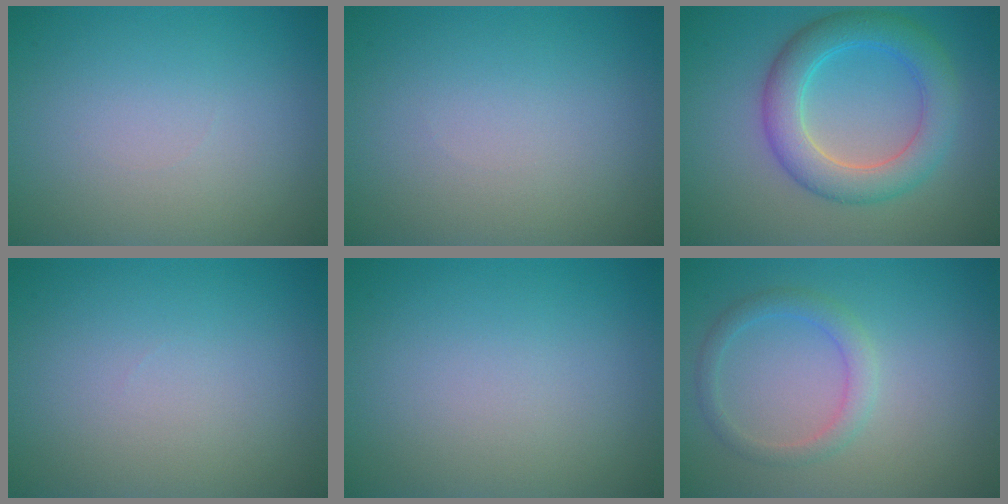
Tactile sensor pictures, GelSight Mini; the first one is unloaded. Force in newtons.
{"total": 0.0}
{"total": 5.5, "press": 5.5, "slide": 0.2}
{"total": 0.0}
{"total": 0.0}
{"total": 2.1, "press": 2.1, "slide": 0.2}